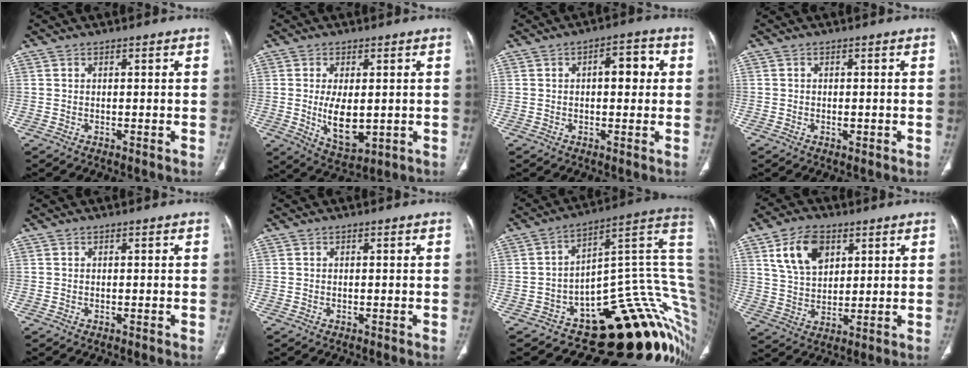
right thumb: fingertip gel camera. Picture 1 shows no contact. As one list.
[{"total": 8.8, "force": [-0.5, 4.5, 7.5], "torque": [-0.120, -0.018, 0.008]}, {"total": 6.1, "force": [0.9, 3.0, 5.2], "torque": [-0.054, 0.016, 0.009]}, {"total": 1.0, "force": [-0.5, 0.8, 0.4], "torque": [-0.003, 0.003, -0.006]}, {"total": 0.0}, {"total": 0.0}, {"total": 26.8, "force": [-2.0, 12.6, 23.6], "torque": [-0.160, 0.103, -0.009]}, {"total": 10.6, "force": [4.7, 6.8, 6.6], "torque": [-0.099, -0.014, 0.093]}]